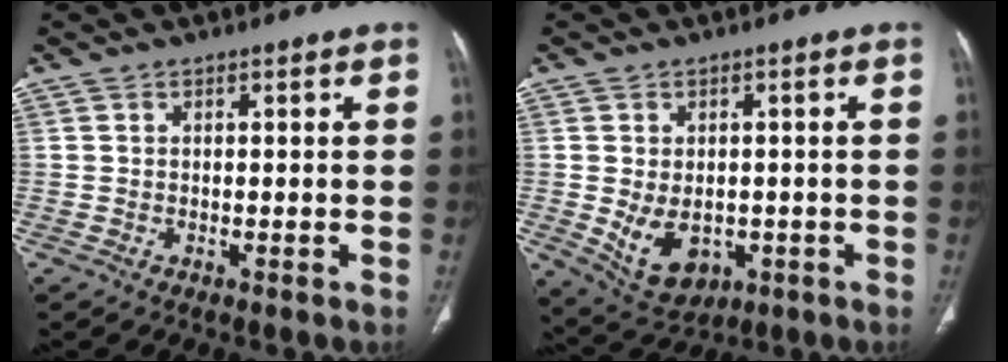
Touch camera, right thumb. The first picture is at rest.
{"total": 8.7, "force": [-1.6, 6.2, 5.9], "torque": [-0.083, -0.003, -0.004]}